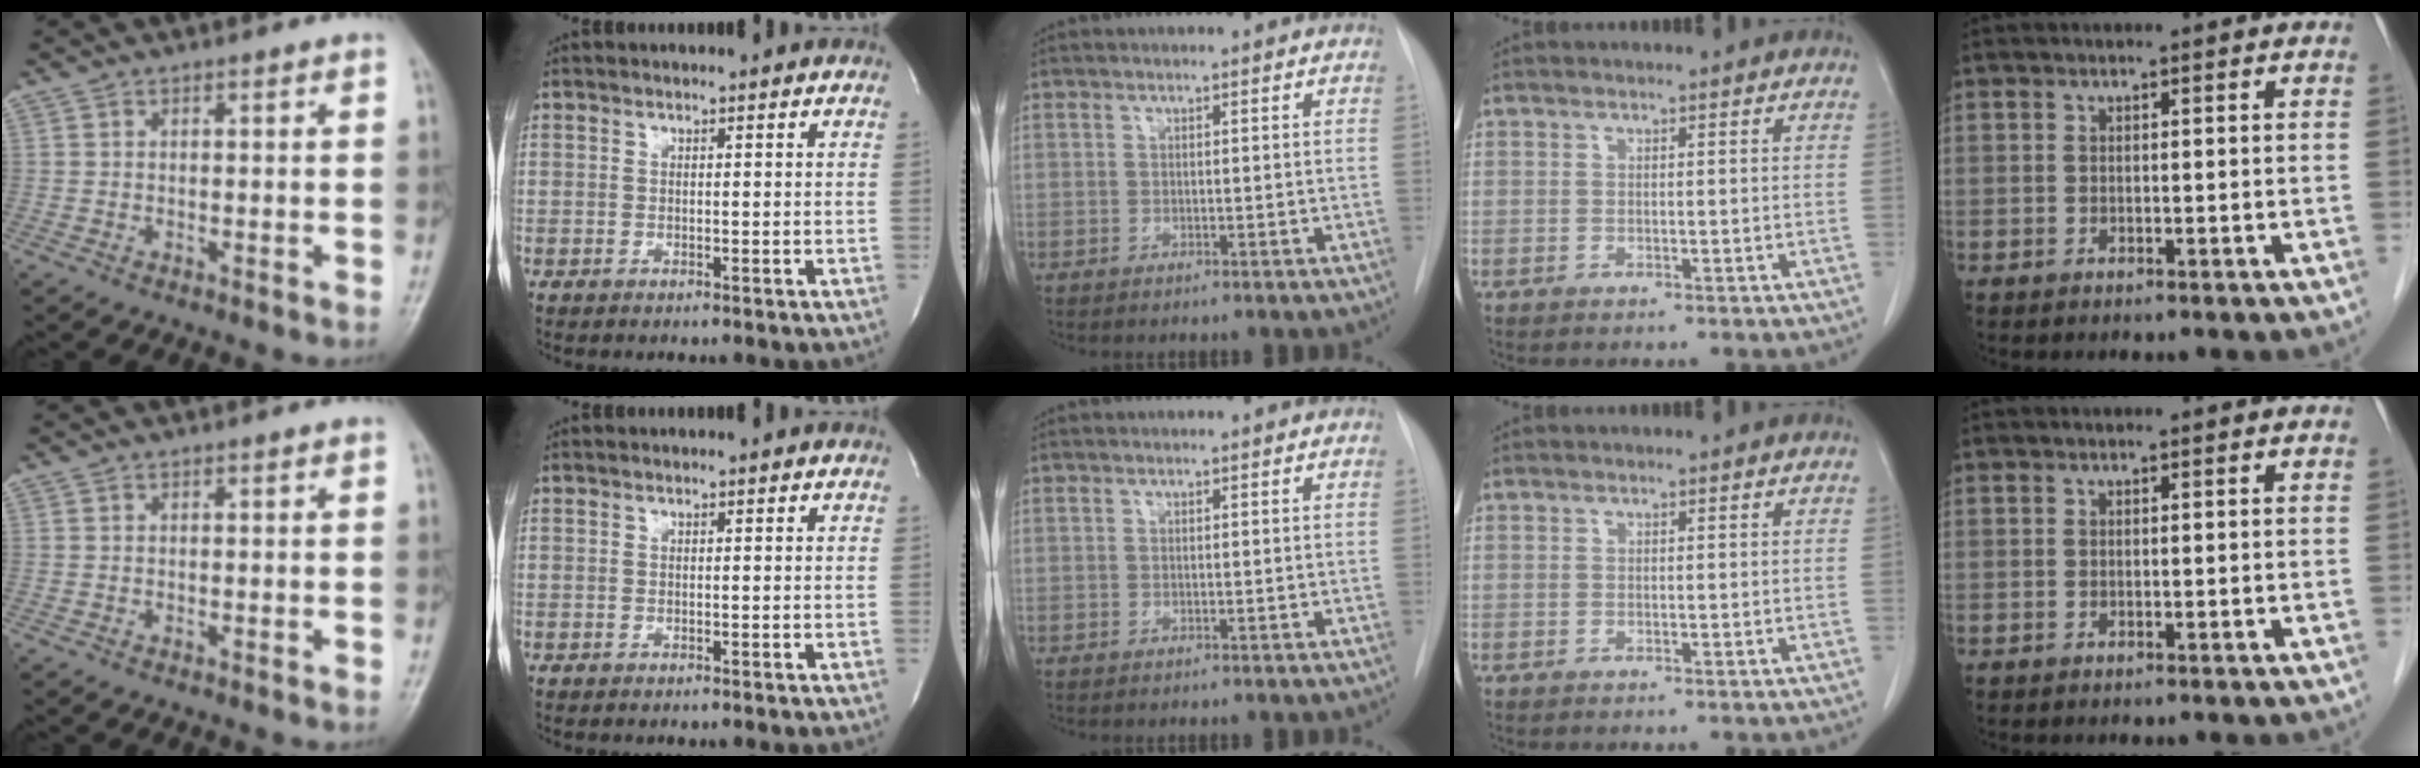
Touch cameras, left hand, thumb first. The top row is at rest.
{}